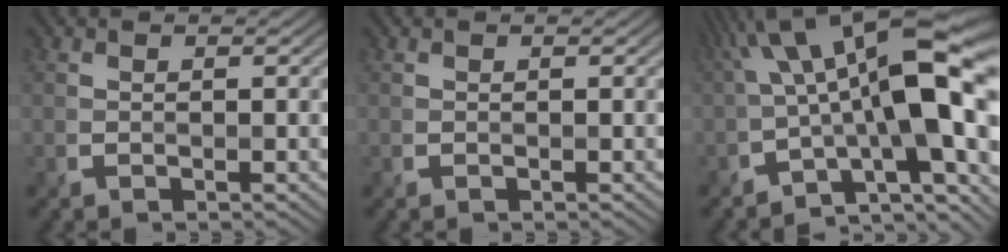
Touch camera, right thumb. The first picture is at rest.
{"total": 0.0}
{"total": 17.1, "force": [-0.7, 6.0, 16.0], "torque": [-0.225, 0.031, -0.016]}